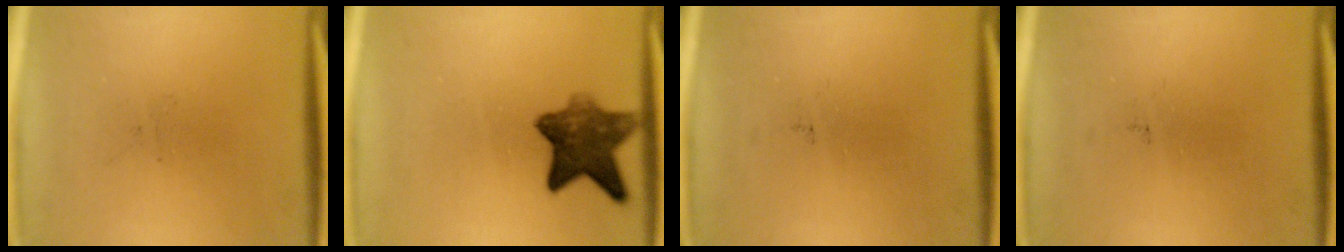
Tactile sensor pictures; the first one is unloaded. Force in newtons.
{"total": 8.2}
{"total": 0.0}
{"total": 0.0}